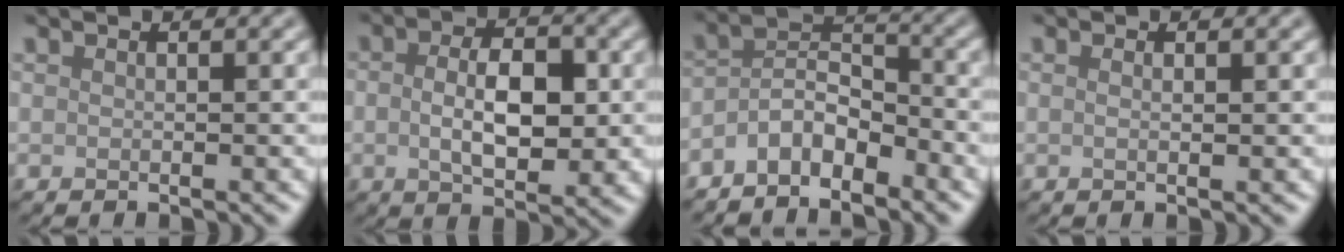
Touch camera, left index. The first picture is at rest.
{"total": 5.6, "force": [0.0, 2.8, 4.8], "torque": [-0.089, 0.001, -0.001]}
{"total": 3.8, "force": [-2.8, 1.6, 2.1], "torque": [-0.035, 0.012, -0.060]}
{"total": 1.1, "force": [0.3, 0.4, 1.0], "torque": [-0.007, -0.007, -0.002]}